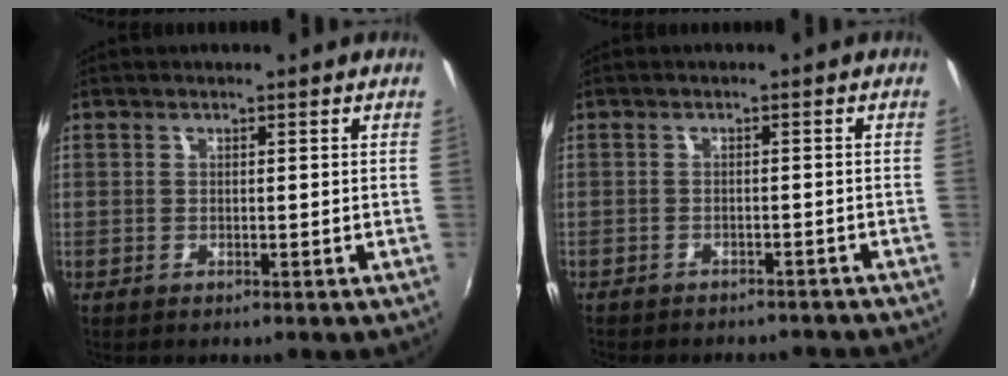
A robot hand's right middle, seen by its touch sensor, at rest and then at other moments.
{"total": 7.9, "force": [-7.1, 2.4, 2.5], "torque": [-0.061, -0.012, -0.091]}